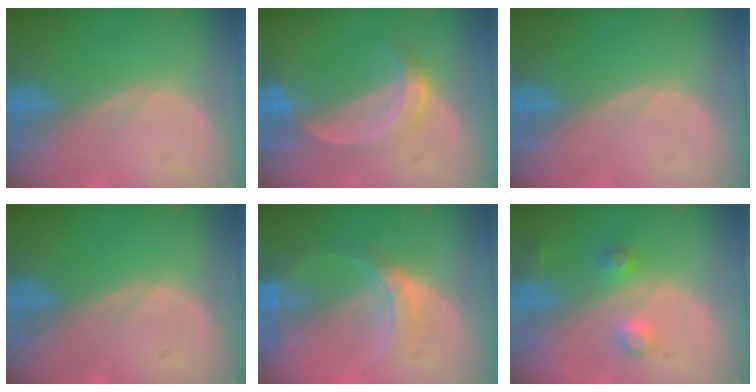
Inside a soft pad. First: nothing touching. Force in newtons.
{"total": 5.1, "press": 4.7, "slide": 2.0}
{"total": 0.0}
{"total": 0.0}
{"total": 6.5, "press": 5.7, "slide": 3.1}
{"total": 3.5, "press": 3.4, "slide": 0.7}